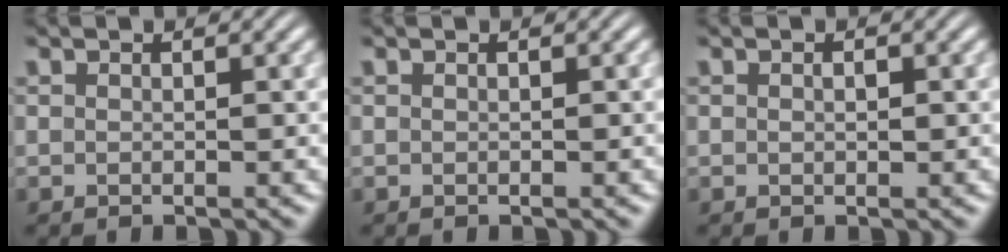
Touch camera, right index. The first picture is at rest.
{"total": 0.0}
{"total": 0.8, "force": [0.1, 0.5, 0.6], "torque": [-0.013, -0.007, 0.005]}